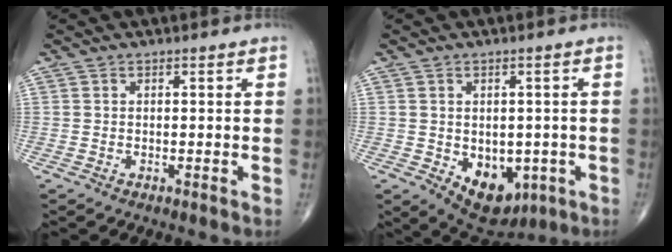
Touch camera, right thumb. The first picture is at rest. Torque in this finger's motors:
{"motor_torque": [-0.17, 0.53, 0.34, 0.32, 0.19]}